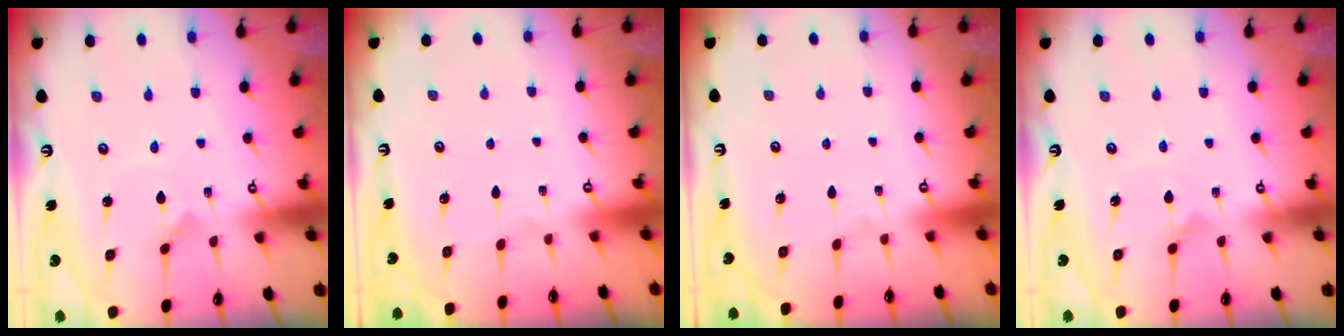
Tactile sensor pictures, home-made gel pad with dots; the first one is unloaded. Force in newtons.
{"total": 0.0}
{"total": 0.0}
{"total": 3.0, "press": 3.0, "slide": 0.3}